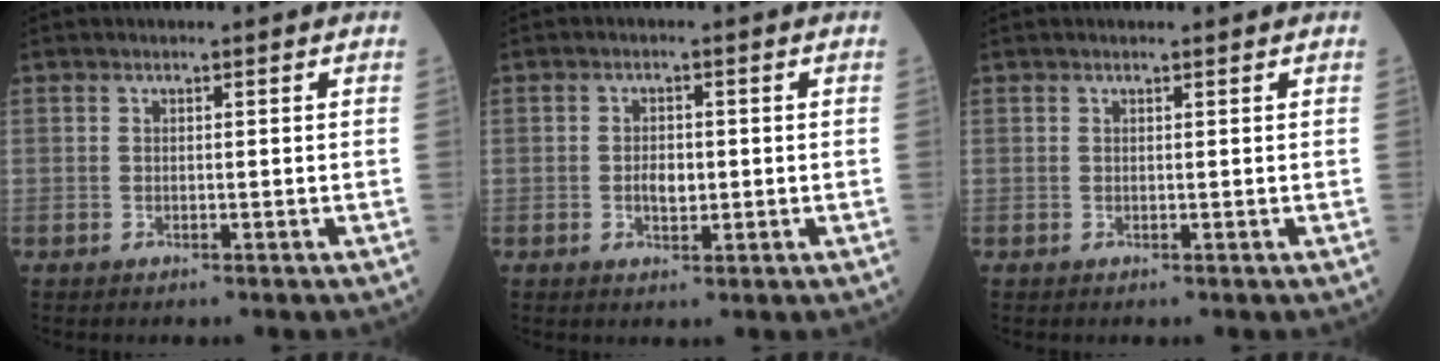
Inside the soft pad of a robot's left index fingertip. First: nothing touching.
{"total": 2.7, "force": [-0.3, 1.5, 2.2], "torque": [-0.040, 0.001, -0.003]}
{"total": 0.7, "force": [0.7, 0.0, 0.2], "torque": [-0.007, 0.005, 0.012]}